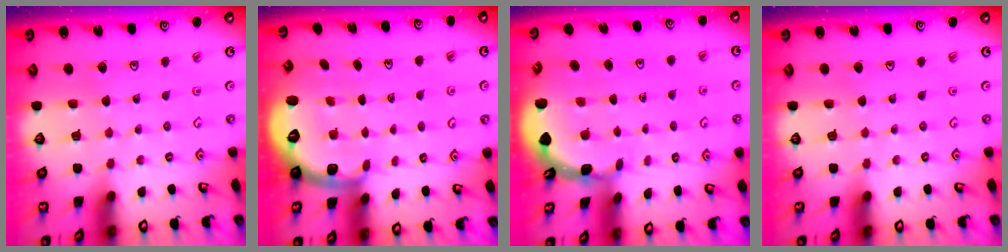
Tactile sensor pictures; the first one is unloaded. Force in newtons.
{"total": 2.8, "press": 1.8, "slide": 2.1}
{"total": 1.6, "press": 1.6, "slide": 0.1}
{"total": 0.0}